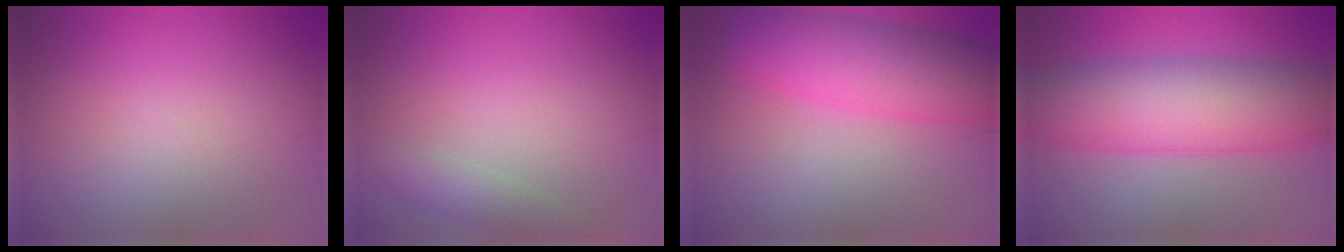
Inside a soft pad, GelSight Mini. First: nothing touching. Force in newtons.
{"total": 1.9, "press": 1.9, "slide": 0.1}
{"total": 7.8, "press": 7.8, "slide": 0.5}
{"total": 9.9, "press": 9.9, "slide": 0.4}